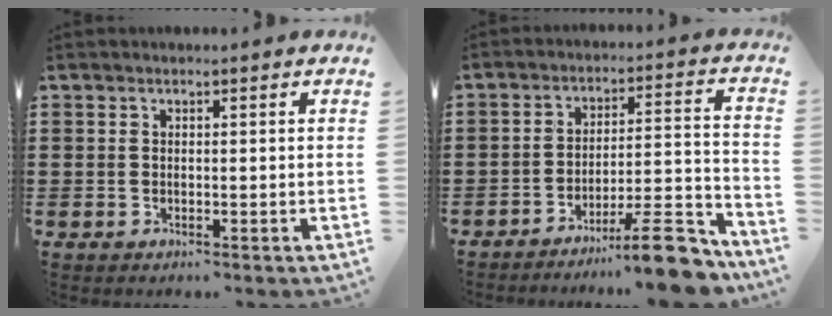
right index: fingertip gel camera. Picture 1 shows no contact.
{"total": 11.6, "force": [-9.3, 1.6, 6.8], "torque": [-0.082, 0.033, -0.171]}